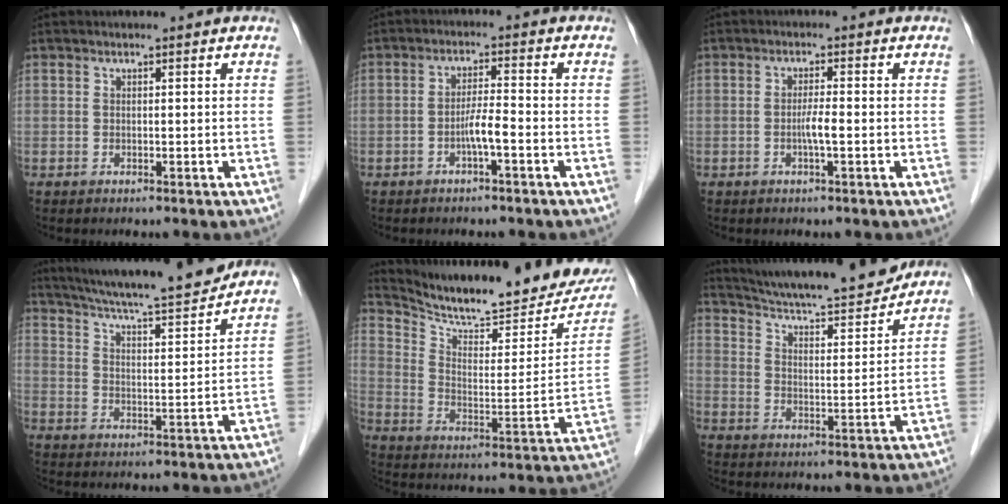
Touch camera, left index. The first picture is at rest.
{"total": 3.4, "force": [-1.6, 0.1, 3.0], "torque": [-0.057, 0.003, -0.031]}
{"total": 2.4, "force": [-0.7, 0.0, 2.3], "torque": [-0.043, 0.000, -0.014]}
{"total": 16.9, "force": [15.3, 0.2, 7.2], "torque": [-0.120, -0.003, 0.228]}
{"total": 23.5, "force": [21.0, 4.4, 9.6], "torque": [-0.150, -0.049, 0.288]}
{"total": 18.6, "force": [17.1, 1.7, 7.0], "torque": [-0.115, -0.001, 0.254]}